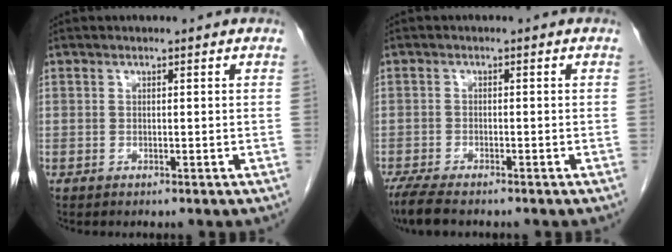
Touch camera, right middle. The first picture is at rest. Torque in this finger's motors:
{"motor_torque": [0.04, -0.01, 0.01, 0.01]}